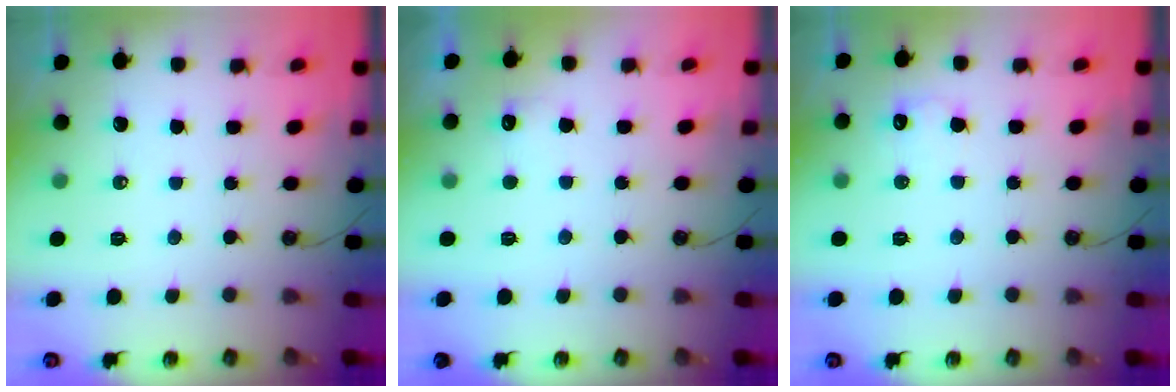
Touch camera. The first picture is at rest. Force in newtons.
{"total": 5.9, "press": 5.7, "slide": 1.3}
{"total": 5.7, "press": 5.6, "slide": 1.1}